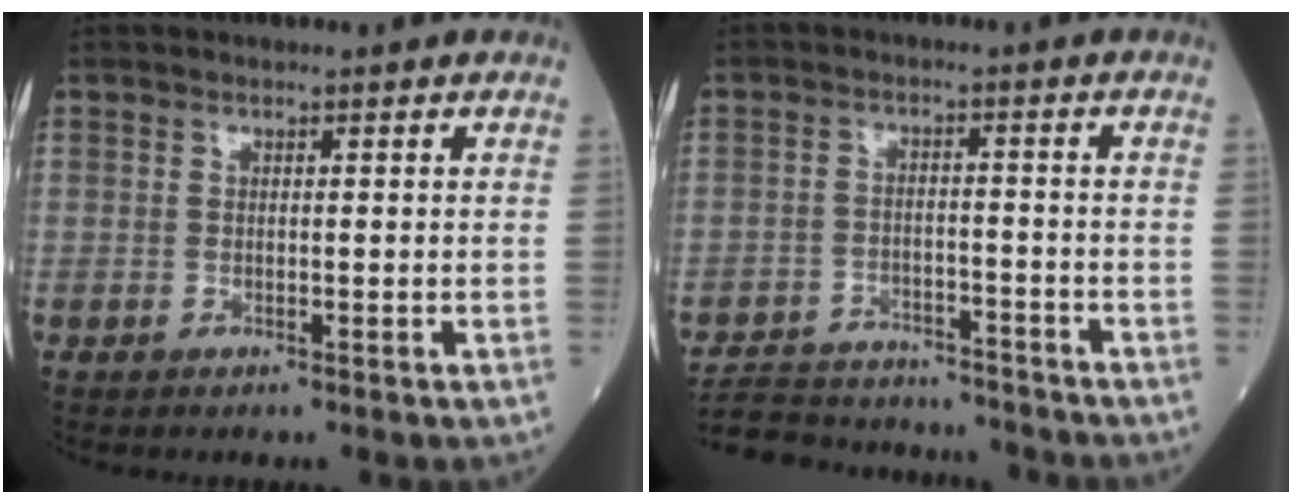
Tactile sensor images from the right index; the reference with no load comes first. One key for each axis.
{"total": 14.0, "fx": -13.1, "fy": 3.7, "fz": 3.3, "tx": -0.062, "ty": 0.016, "tz": -0.189}